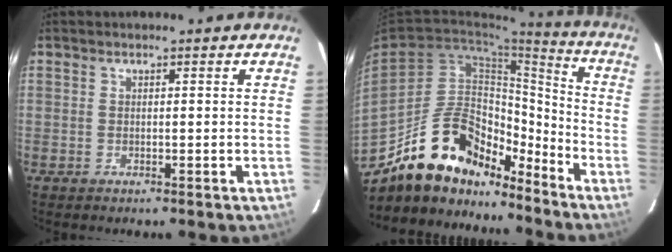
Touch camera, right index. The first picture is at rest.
{"total": 17.2, "force": [-14.3, 6.7, 6.7], "torque": [-0.116, 0.043, -0.246]}